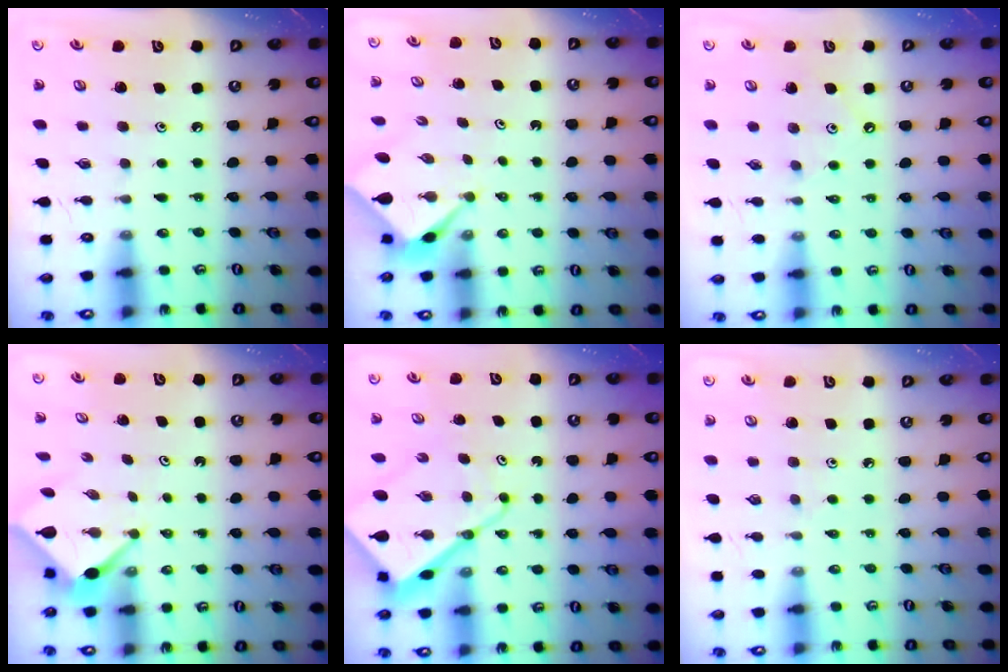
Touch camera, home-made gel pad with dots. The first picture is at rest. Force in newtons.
{"total": 2.6, "press": 2.6, "slide": 0.3}
{"total": 2.4, "press": 2.3, "slide": 0.5}
{"total": 2.9, "press": 2.9, "slide": 0.1}
{"total": 11.2, "press": 11.1, "slide": 1.2}
{"total": 5.6, "press": 5.5, "slide": 1.0}